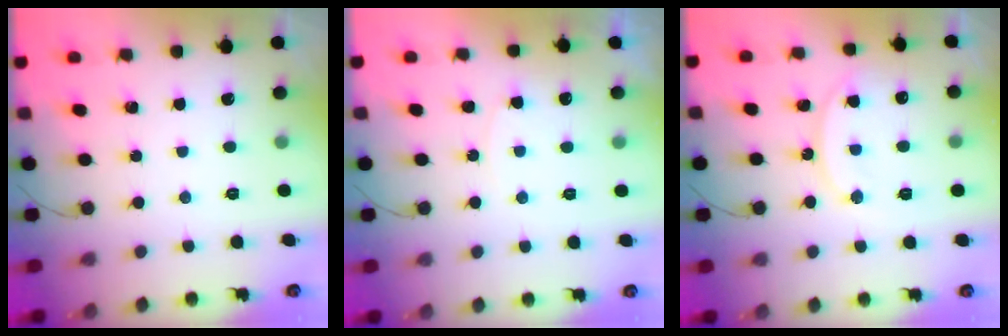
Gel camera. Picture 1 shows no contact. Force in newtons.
{"total": 5.7, "press": 5.6, "slide": 0.6}
{"total": 10.5, "press": 10.5, "slide": 0.5}